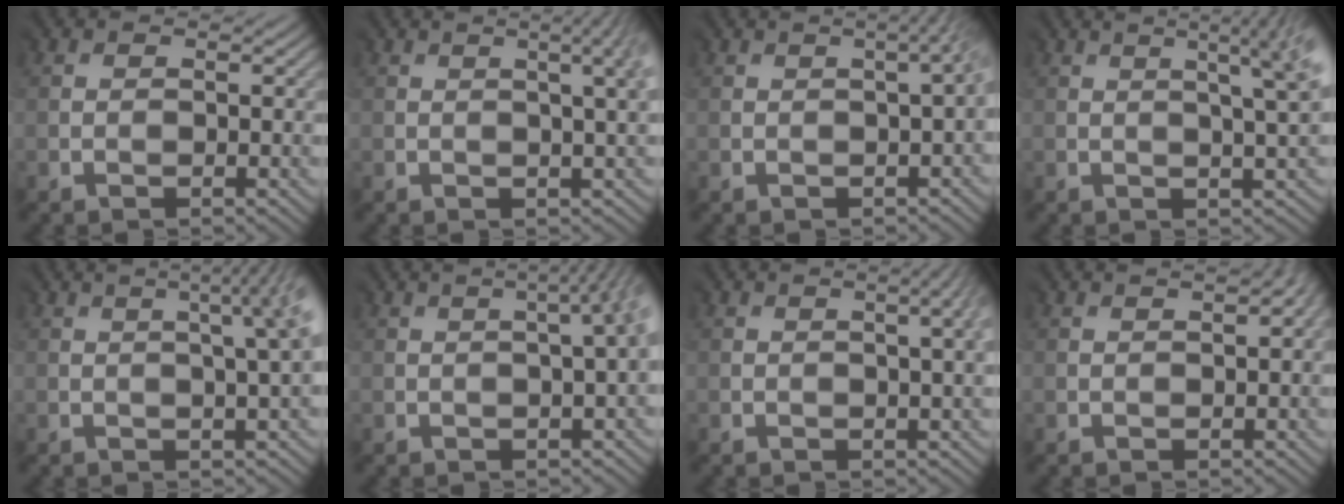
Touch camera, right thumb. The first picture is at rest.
{"total": 5.1, "force": [1.8, 1.6, 4.5], "torque": [-0.022, 0.028, 0.001]}
{"total": 2.9, "force": [0.2, 0.7, 2.8], "torque": [-0.008, 0.024, -0.010]}
{"total": 6.2, "force": [2.4, 1.3, 5.6], "torque": [-0.047, 0.031, 0.016]}
{"total": 5.9, "force": [1.6, 1.5, 5.4], "torque": [-0.033, 0.043, 0.000]}
{"total": 5.5, "force": [0.5, 1.7, 5.2], "torque": [-0.024, 0.039, -0.015]}
{"total": 3.0, "force": [0.9, 0.7, 2.7], "torque": [-0.010, 0.016, 0.000]}
{"total": 1.7, "force": [0.7, 0.4, 1.5], "torque": [-0.006, 0.012, 0.003]}